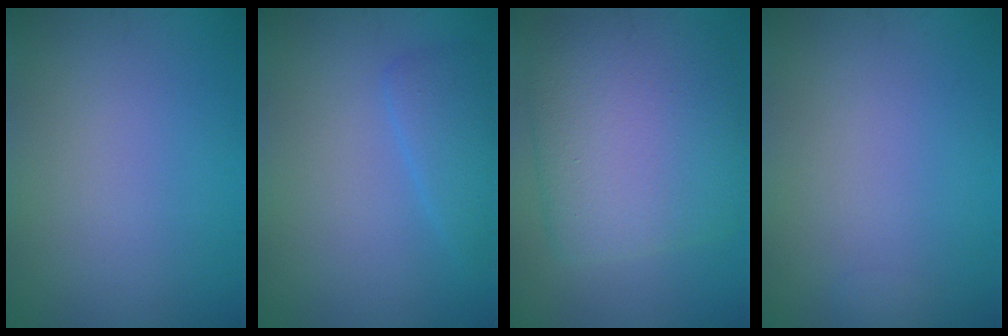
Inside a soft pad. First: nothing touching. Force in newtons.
{"total": 2.4, "press": 2.4, "slide": 0.2}
{"total": 10.3, "press": 10.3, "slide": 0.4}
{"total": 0.6, "press": 0.6, "slide": 0.1}